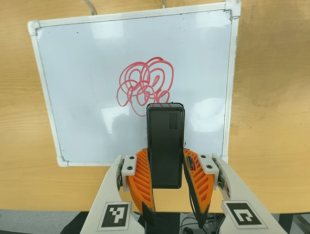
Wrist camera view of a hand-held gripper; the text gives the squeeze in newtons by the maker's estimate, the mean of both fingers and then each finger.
{"total": 4.9, "left": 3.5, "right": 6.4}